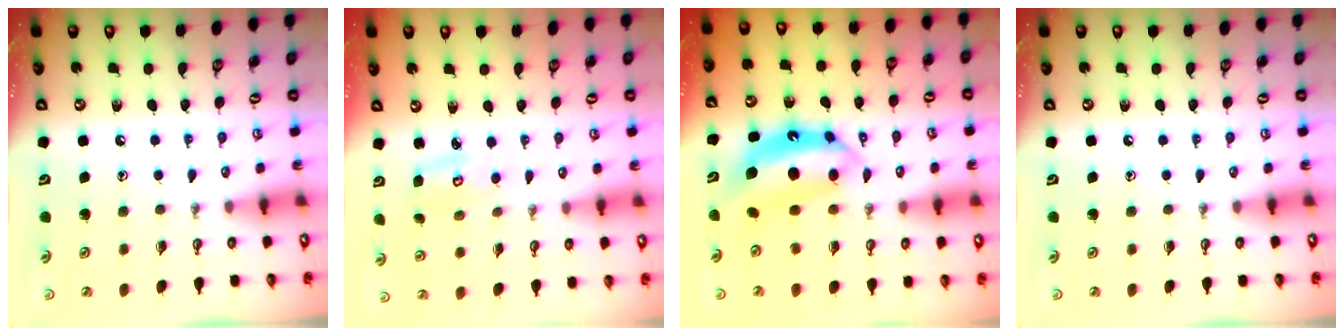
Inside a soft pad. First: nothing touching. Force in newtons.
{"total": 4.0, "press": 4.0, "slide": 0.3}
{"total": 7.8, "press": 7.7, "slide": 0.6}
{"total": 0.0}